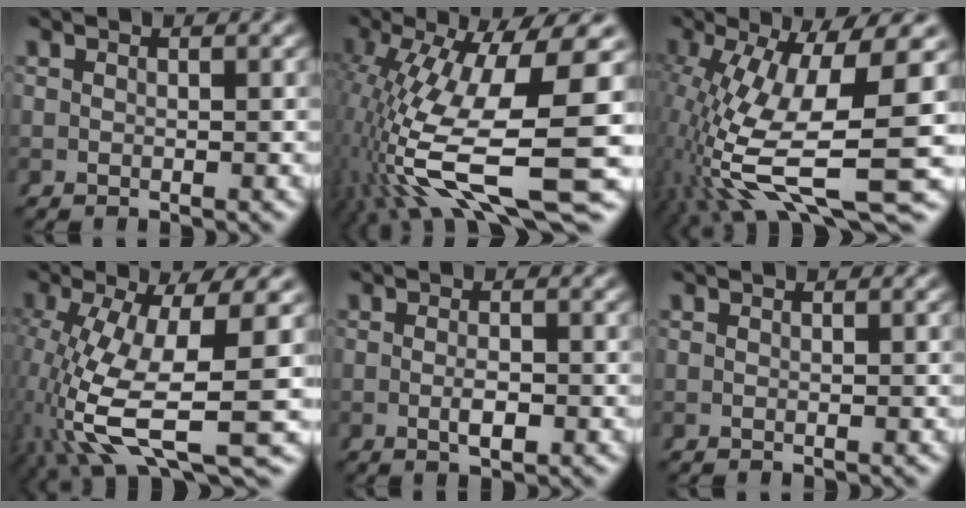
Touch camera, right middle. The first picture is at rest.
{"total": 13.9, "force": [-5.2, 4.8, 12.0], "torque": [-0.204, -0.047, -0.050]}
{"total": 12.7, "force": [-3.9, 4.6, 11.2], "torque": [-0.196, -0.044, -0.031]}
{"total": 10.6, "force": [-2.3, 4.4, 9.3], "torque": [-0.184, -0.046, -0.008]}
{"total": 1.8, "force": [-0.9, 0.4, 1.5], "torque": [-0.021, -0.004, -0.013]}
{"total": 0.0}